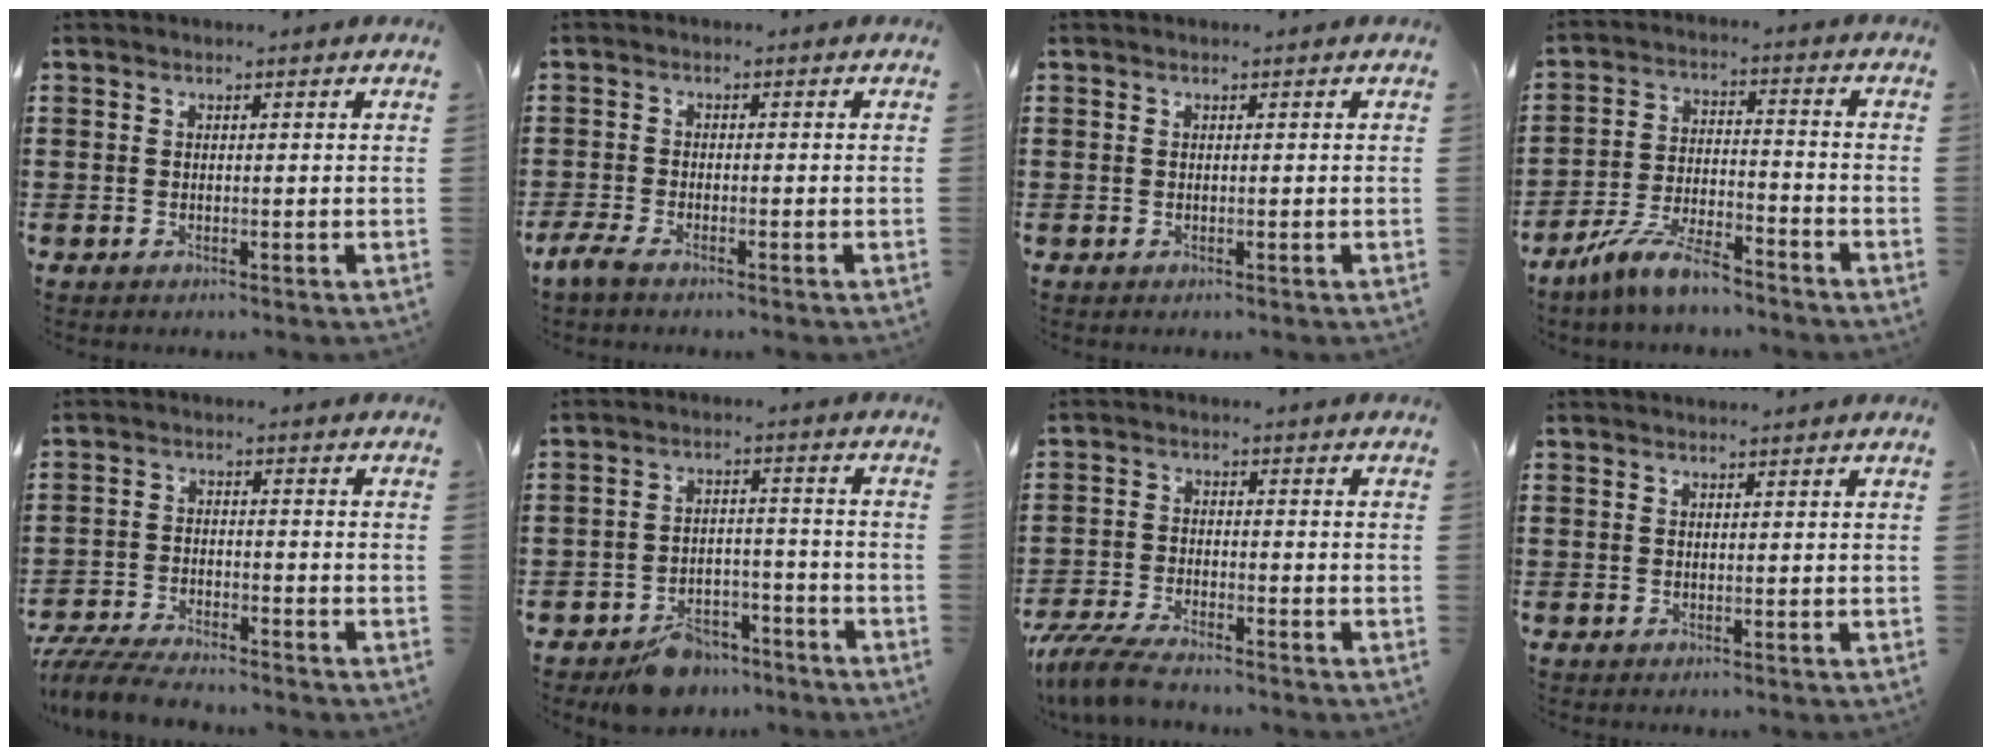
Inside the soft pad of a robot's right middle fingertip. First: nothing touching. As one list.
[{"total": 2.2, "force": [-1.8, 0.3, 1.3], "torque": [-0.046, -0.007, -0.040]}, {"total": 0.0}, {"total": 8.2, "force": [-6.8, 1.2, 4.3], "torque": [-0.097, 0.002, -0.132]}, {"total": 5.6, "force": [-5.3, 0.6, 1.5], "torque": [-0.044, -0.005, -0.107]}, {"total": 6.6, "force": [-5.8, 2.5, 2.0], "torque": [-0.031, 0.021, -0.108]}, {"total": 5.3, "force": [-4.7, 0.6, 2.2], "torque": [-0.071, -0.013, -0.099]}, {"total": 0.5, "force": [0.5, -0.1, 0.0], "torque": [-0.001, 0.000, 0.010]}]